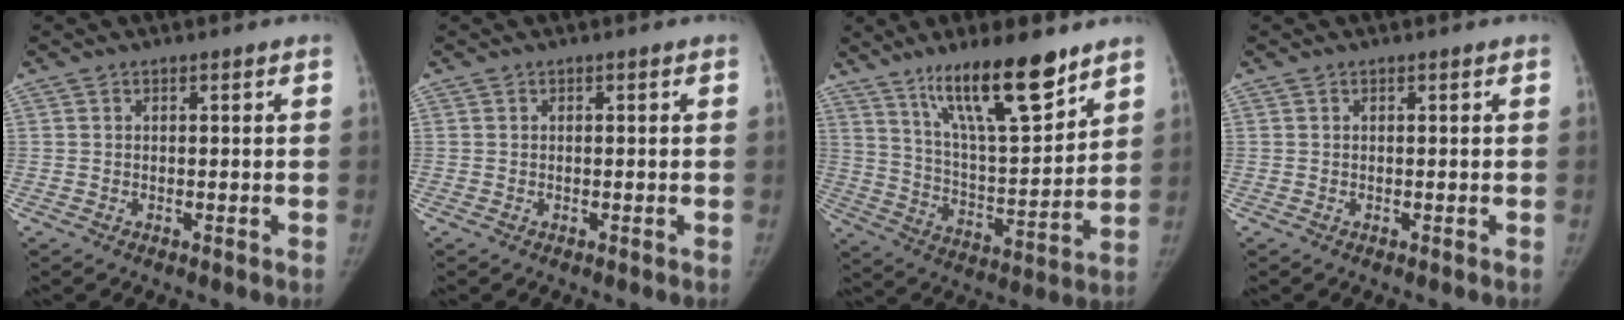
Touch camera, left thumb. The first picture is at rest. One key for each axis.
{"total": 0.0}
{"total": 18.6, "fx": 12.7, "fy": 4.3, "fz": 12.9, "tx": -0.187, "ty": -0.075, "tz": 0.226}
{"total": 0.0}